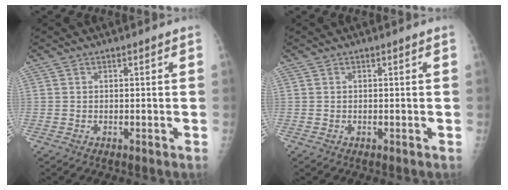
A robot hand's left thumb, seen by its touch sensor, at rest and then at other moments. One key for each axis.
{"total": 0.0}